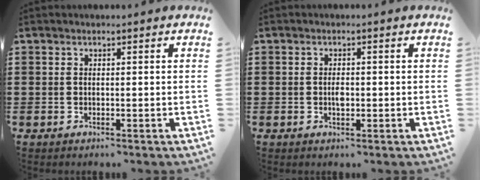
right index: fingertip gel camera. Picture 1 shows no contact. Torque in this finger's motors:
{"motor_torque": [0.52, -0.03, 0.05, 0.02]}